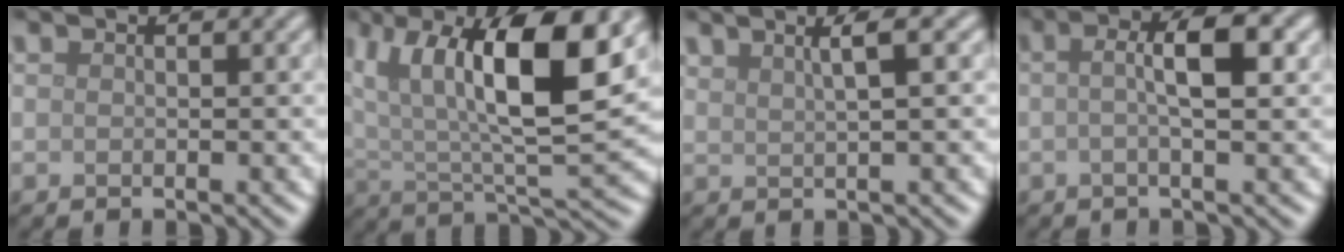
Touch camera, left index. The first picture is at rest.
{"total": 12.5, "force": [5.7, 3.8, 10.4], "torque": [-0.173, 0.010, 0.097]}
{"total": 2.3, "force": [1.2, 0.5, 1.9], "torque": [-0.022, 0.006, 0.019]}
{"total": 4.1, "force": [0.4, 0.9, 4.0], "torque": [-0.061, 0.011, 0.001]}